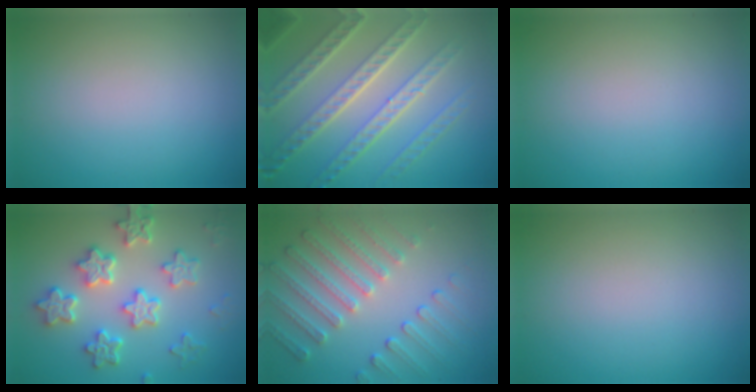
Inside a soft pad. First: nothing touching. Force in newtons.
{"total": 8.2, "press": 5.7, "slide": 5.9}
{"total": 0.0}
{"total": 5.3, "press": 5.0, "slide": 1.8}
{"total": 5.1, "press": 3.9, "slide": 3.3}
{"total": 0.0}